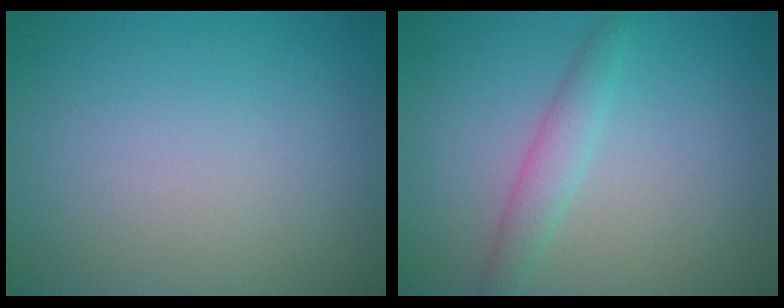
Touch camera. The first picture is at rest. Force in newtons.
{"total": 2.0, "press": 2.0, "slide": 0.1}